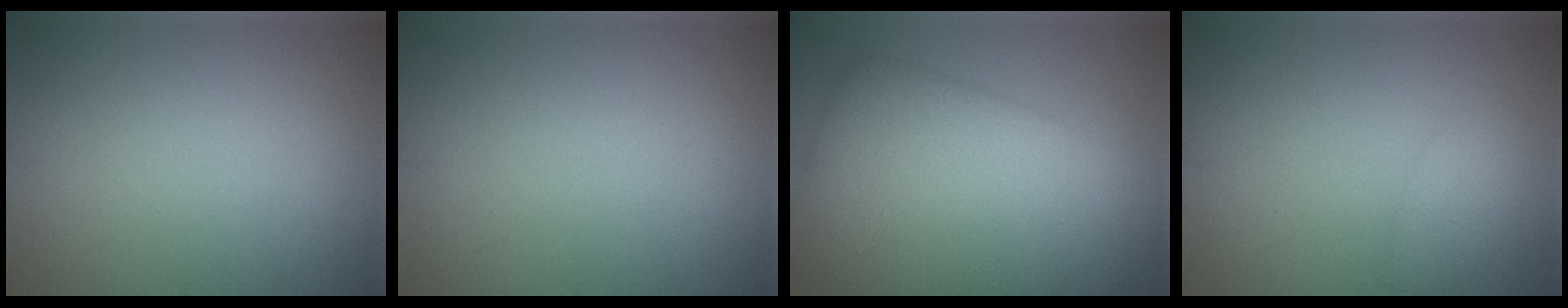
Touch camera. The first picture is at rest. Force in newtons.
{"total": 0.0}
{"total": 12.1, "press": 12.1, "slide": 0.3}
{"total": 1.3, "press": 1.3, "slide": 0.0}